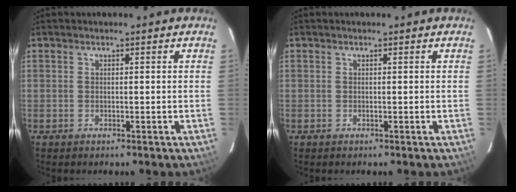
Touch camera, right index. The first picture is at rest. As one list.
[{"total": 0.0}]